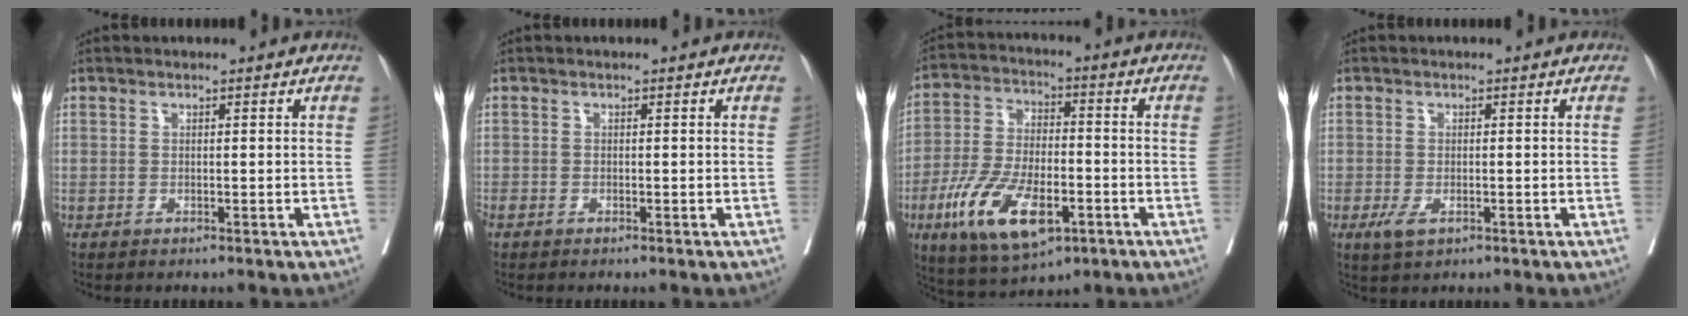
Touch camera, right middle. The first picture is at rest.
{"total": 0.8, "force": [-0.6, 0.4, 0.4], "torque": [-0.014, -0.003, -0.013]}
{"total": 14.3, "force": [-6.0, 5.8, 11.5], "torque": [-0.224, -0.010, -0.101]}
{"total": 2.6, "force": [-1.1, 1.1, 2.1], "torque": [-0.044, -0.004, -0.016]}